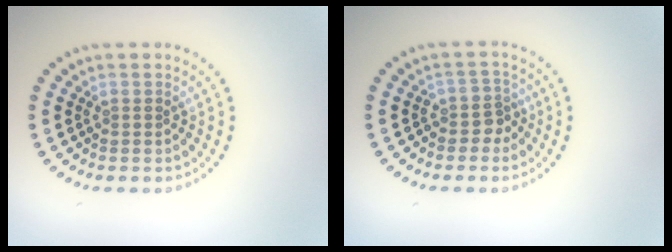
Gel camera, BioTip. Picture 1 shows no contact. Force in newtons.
{"total": 1.9, "press": 1.5, "slide": 1.2}